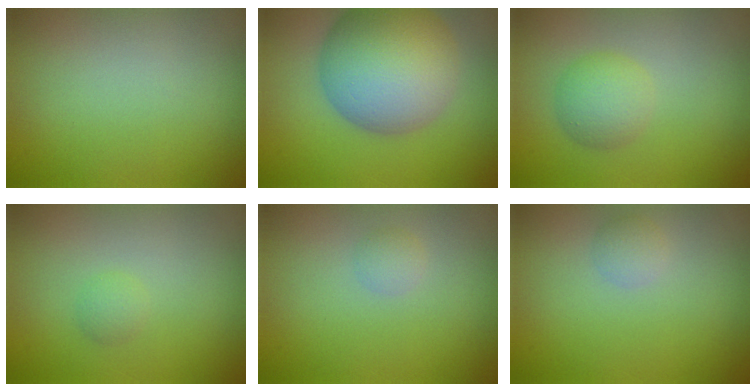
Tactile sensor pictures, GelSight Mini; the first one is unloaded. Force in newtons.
{"total": 10.7, "press": 10.7, "slide": 0.3}
{"total": 2.6, "press": 2.6, "slide": 0.1}
{"total": 0.9, "press": 0.9, "slide": 0.0}
{"total": 0.9, "press": 0.9, "slide": 0.1}
{"total": 1.1, "press": 1.1, "slide": 0.0}